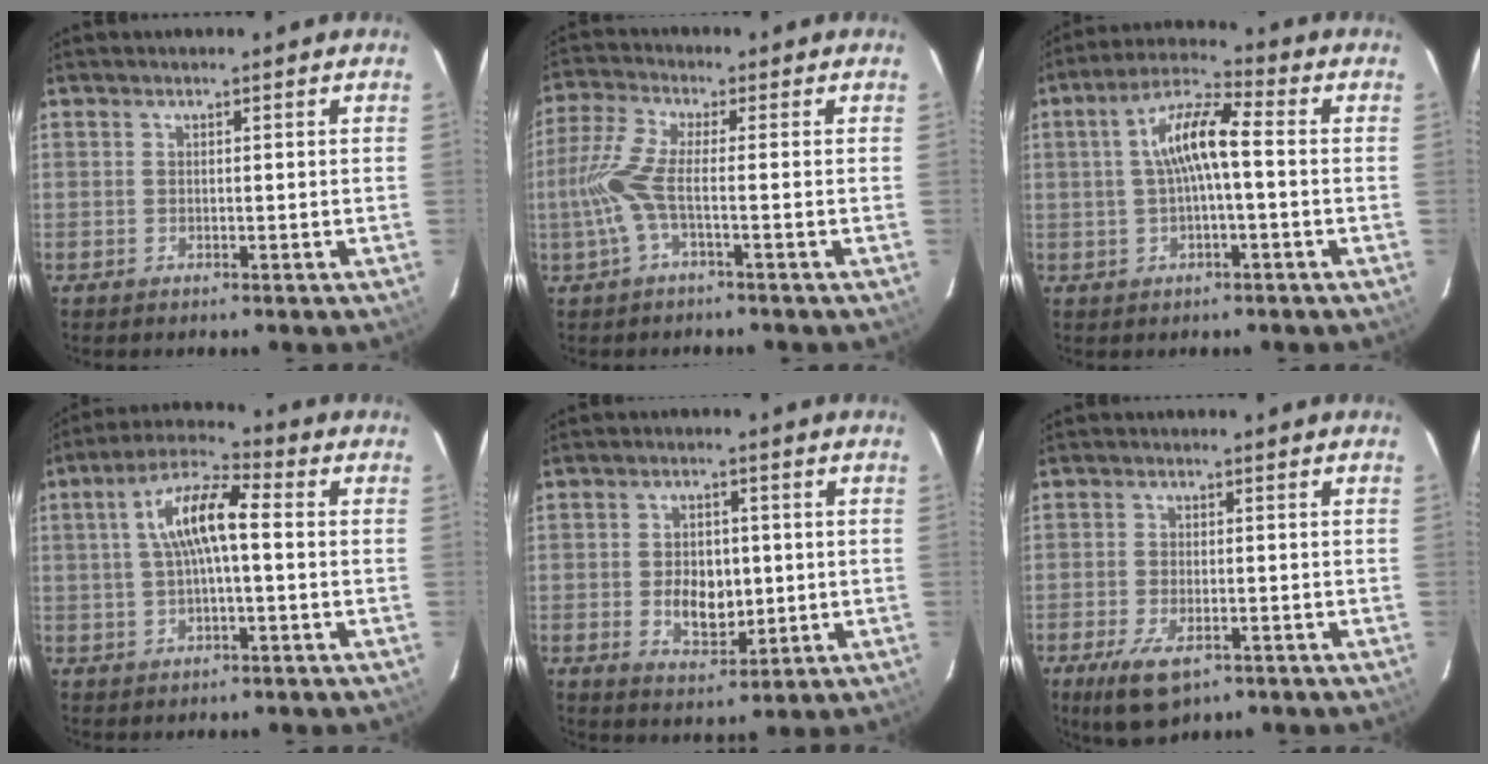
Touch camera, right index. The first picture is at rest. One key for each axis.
{"total": 6.8, "fx": -1.8, "fy": 0.6, "fz": 6.5, "tx": -0.162, "ty": 0.002, "tz": -0.036}
{"total": 8.8, "fx": 0.2, "fy": 2.1, "fz": 8.6, "tx": -0.164, "ty": 0.021, "tz": 0.002}
{"total": 9.8, "fx": 0.7, "fy": 2.8, "fz": 9.4, "tx": -0.176, "ty": 0.023, "tz": 0.011}
{"total": 7.2, "fx": -0.7, "fy": 4.8, "fz": 5.4, "tx": -0.102, "ty": 0.000, "tz": -0.002}
{"total": 7.6, "fx": -4.3, "fy": 3.4, "fz": 5.3, "tx": -0.123, "ty": -0.023, "tz": -0.072}